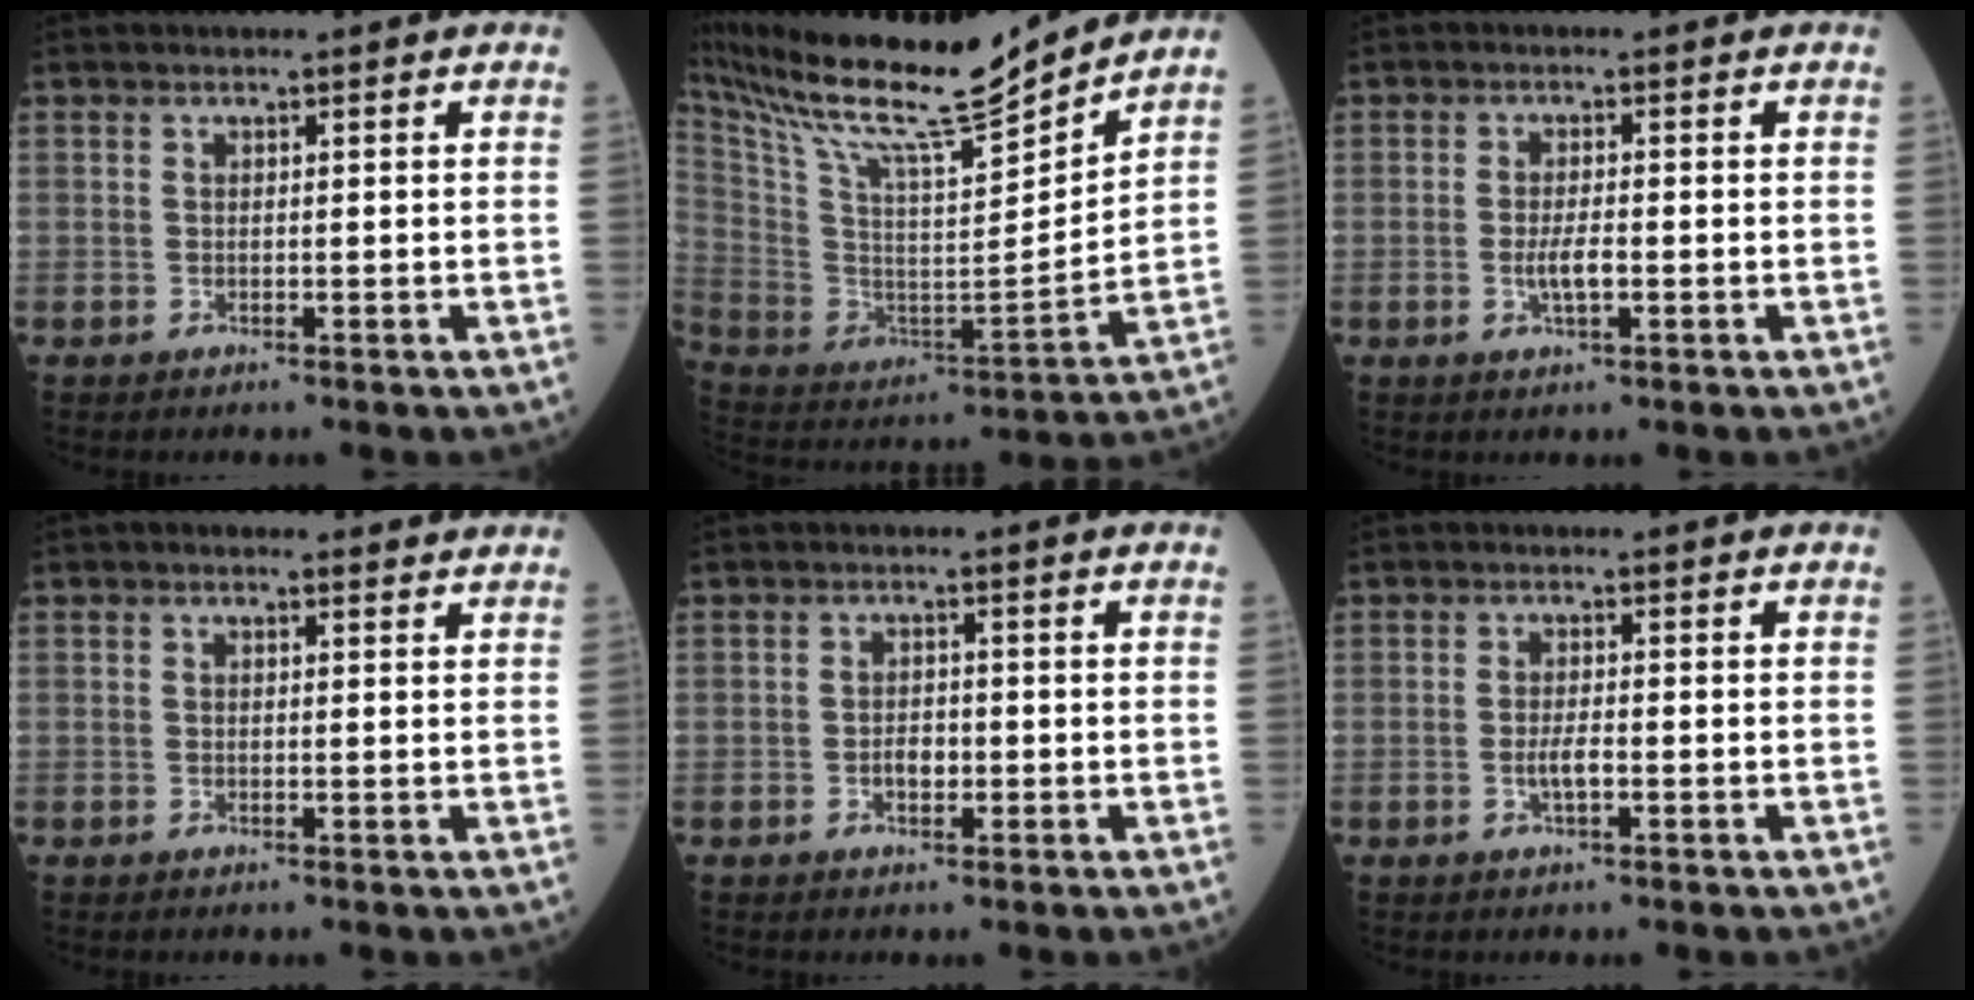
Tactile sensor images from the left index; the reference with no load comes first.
{"total": 21.4, "force": [19.1, 1.0, 9.6], "torque": [-0.203, -0.027, 0.333]}
{"total": 2.9, "force": [-0.7, 0.7, 2.7], "torque": [-0.058, -0.001, -0.012]}
{"total": 4.6, "force": [3.6, 1.4, 2.6], "torque": [-0.039, 0.032, 0.045]}
{"total": 2.1, "force": [-0.7, 1.2, 1.6], "torque": [-0.026, 0.004, -0.010]}
{"total": 2.2, "force": [-0.7, 0.5, 2.0], "torque": [-0.041, 0.000, -0.012]}